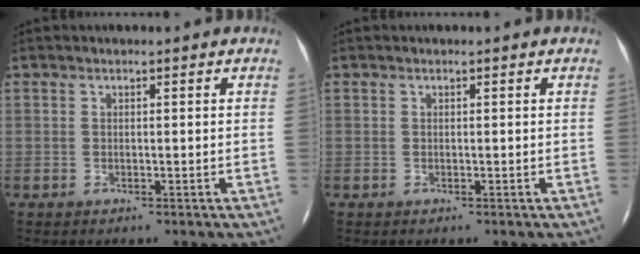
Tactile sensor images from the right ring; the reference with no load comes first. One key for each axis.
{"total": 0.0}